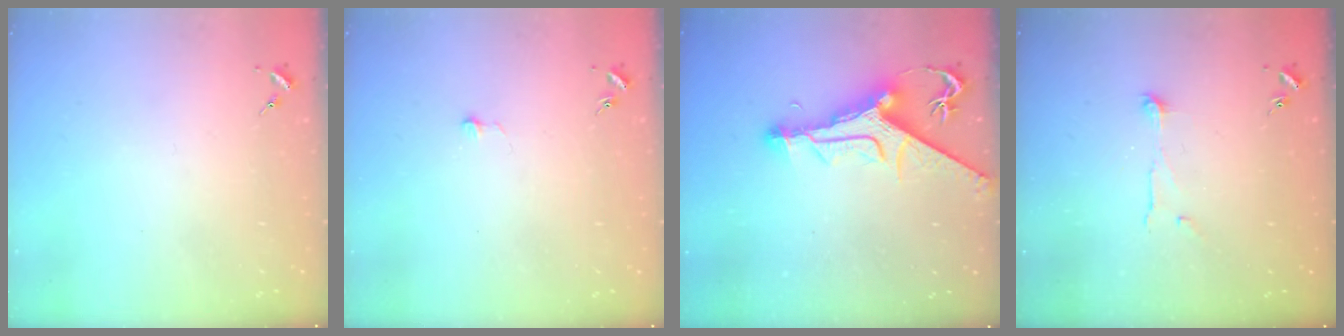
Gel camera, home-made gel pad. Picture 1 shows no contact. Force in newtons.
{"total": 2.9, "press": 2.9, "slide": 0.2}
{"total": 13.6, "press": 13.5, "slide": 1.7}
{"total": 6.3, "press": 6.3, "slide": 0.2}